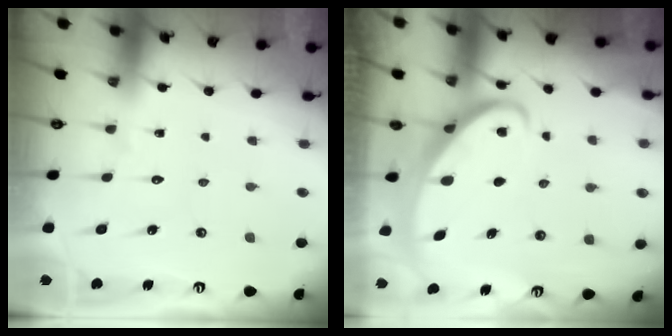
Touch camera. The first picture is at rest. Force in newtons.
{"total": 4.1, "press": 4.1, "slide": 0.5}